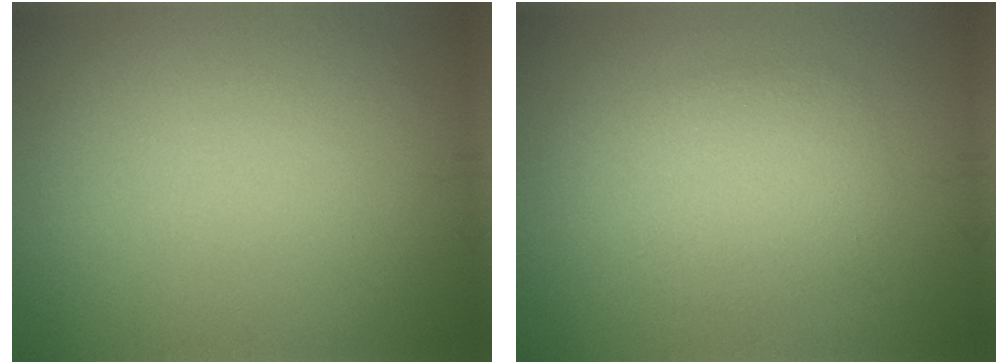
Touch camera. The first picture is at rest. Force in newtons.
{"total": 3.6, "press": 3.6, "slide": 0.2}